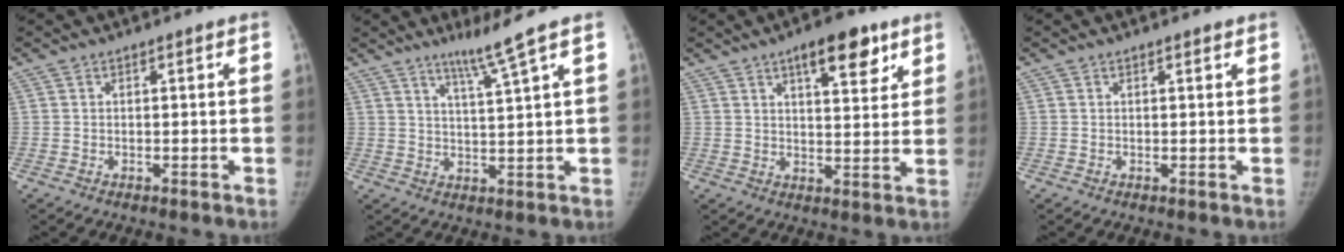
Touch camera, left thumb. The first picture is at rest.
{"total": 5.5, "force": [3.8, -1.4, 3.8], "torque": [-0.067, -0.035, 0.073]}
{"total": 9.9, "force": [5.8, 3.8, 7.1], "torque": [-0.075, -0.027, 0.083]}
{"total": 0.6, "force": [0.5, 0.1, 0.4], "torque": [-0.007, -0.003, 0.008]}